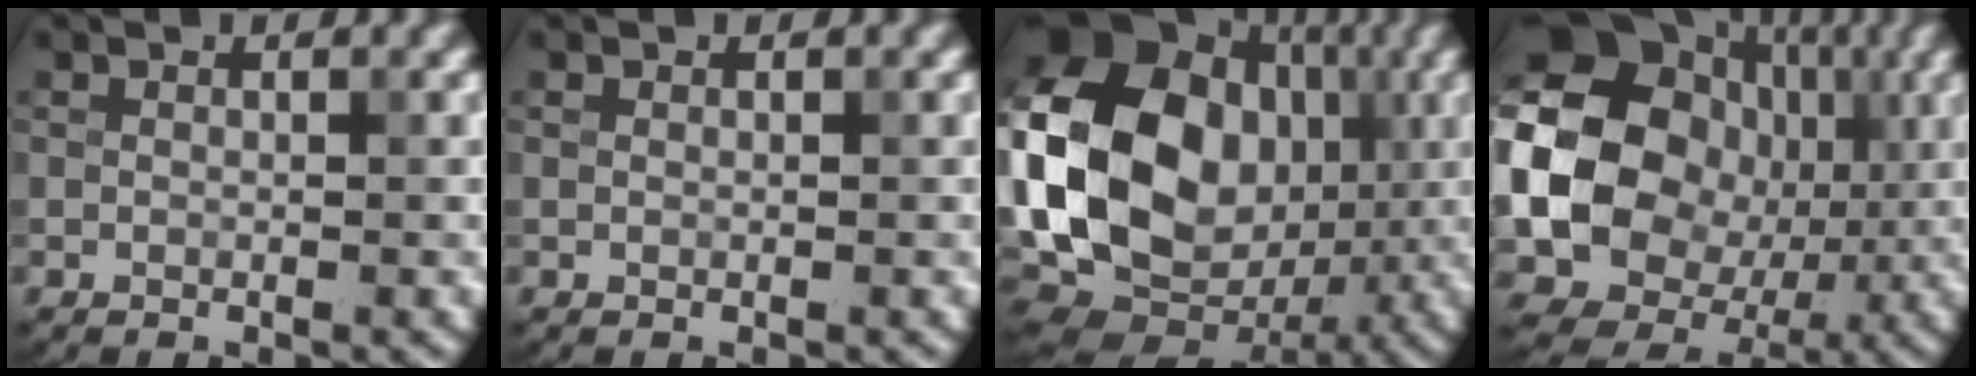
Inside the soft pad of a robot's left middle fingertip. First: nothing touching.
{"total": 0.0}
{"total": 16.6, "force": [-0.2, 12.7, 10.7], "torque": [-0.217, 0.011, -0.025]}
{"total": 21.4, "force": [0.9, 18.6, 10.6], "torque": [-0.207, 0.017, -0.016]}